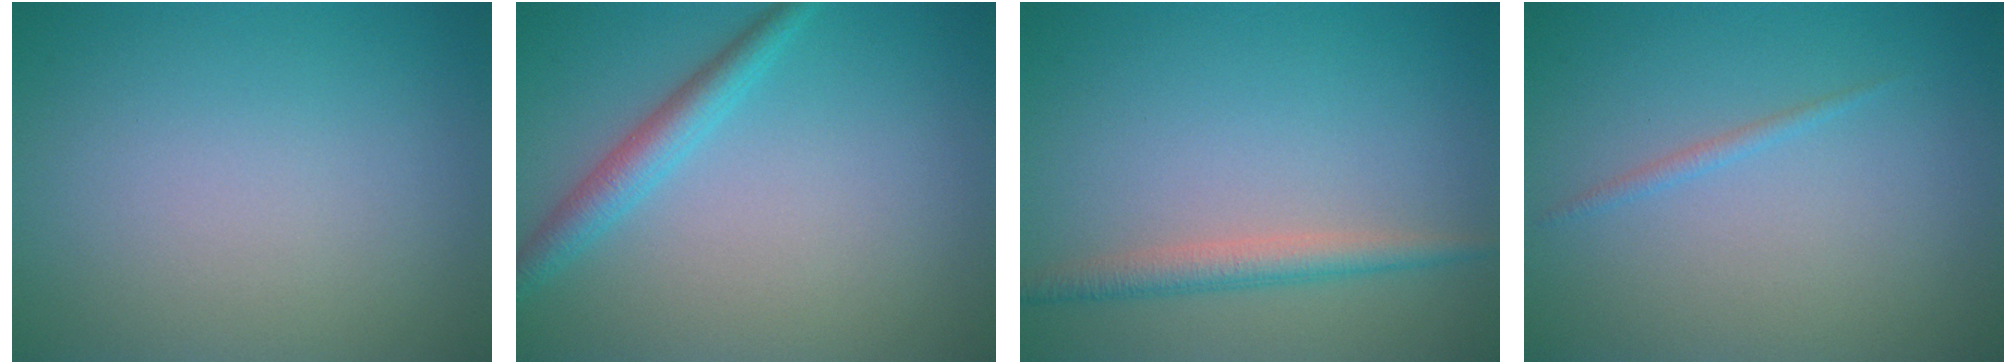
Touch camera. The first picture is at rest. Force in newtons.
{"total": 2.6, "press": 2.6, "slide": 0.0}
{"total": 2.4, "press": 2.4, "slide": 0.1}
{"total": 0.7, "press": 0.7, "slide": 0.0}